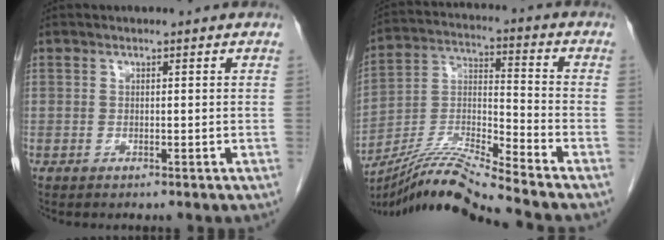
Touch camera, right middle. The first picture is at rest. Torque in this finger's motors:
{"motor_torque": [-0.56, -0.60, -0.08, 0.05]}